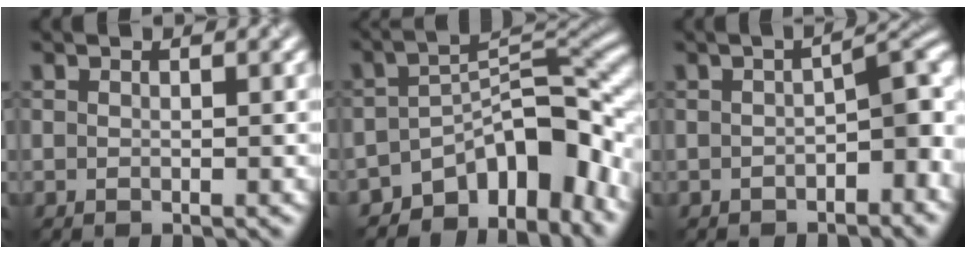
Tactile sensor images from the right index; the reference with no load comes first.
{"total": 9.1, "force": [-6.1, 4.1, 5.4], "torque": [-0.045, 0.004, -0.109]}
{"total": 4.7, "force": [-1.8, 2.1, 3.8], "torque": [-0.037, 0.010, -0.032]}